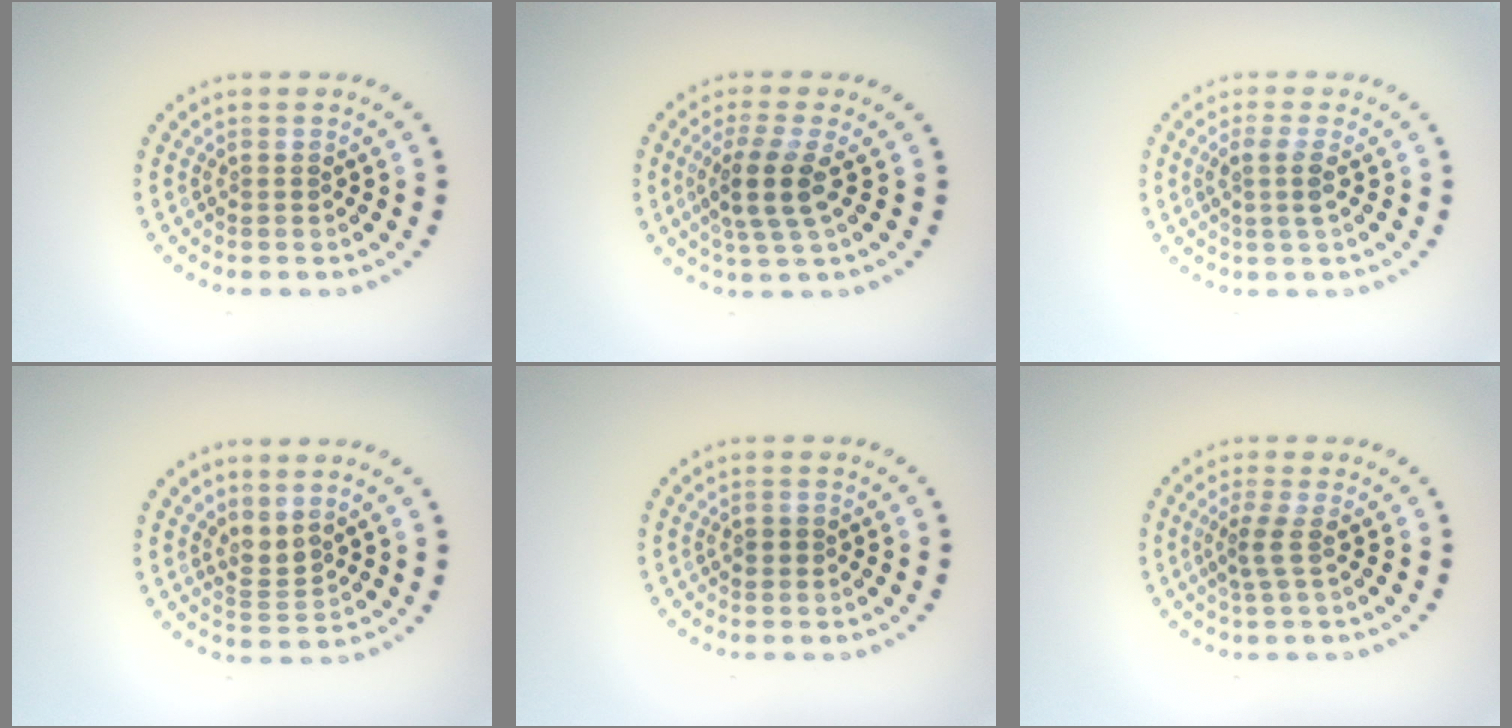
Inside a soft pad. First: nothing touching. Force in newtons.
{"total": 3.5, "press": 2.8, "slide": 2.2}
{"total": 1.8, "press": 1.5, "slide": 1.0}
{"total": 2.0, "press": 1.4, "slide": 1.4}
{"total": 0.8, "press": 0.8, "slide": 0.1}
{"total": 1.9, "press": 1.3, "slide": 1.4}